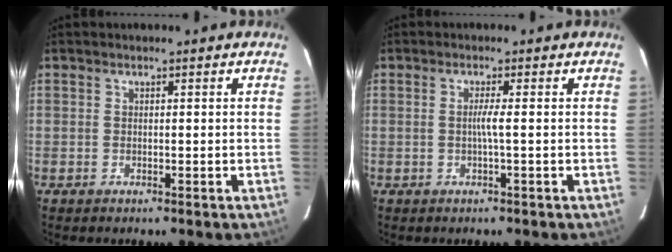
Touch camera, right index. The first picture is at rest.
{"total": 1.7, "force": [-0.2, -0.5, 1.6], "torque": [-0.033, 0.000, -0.004]}